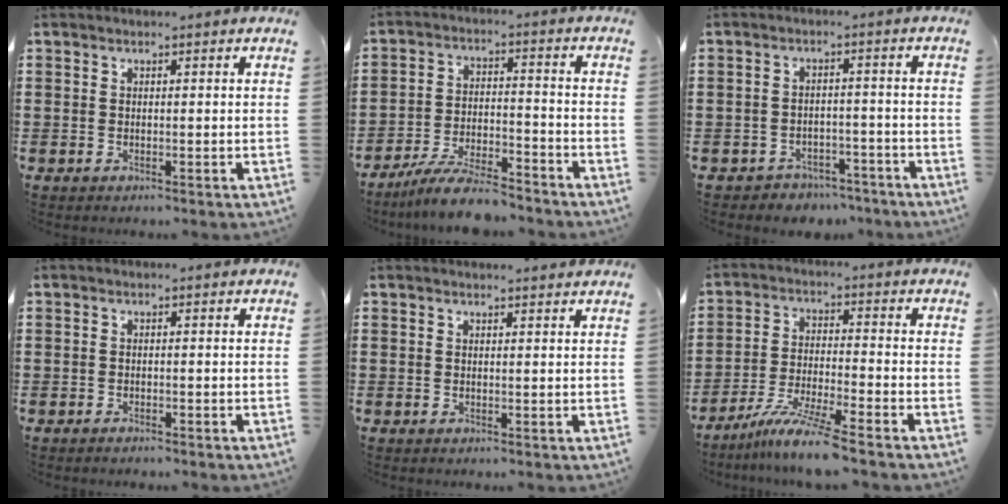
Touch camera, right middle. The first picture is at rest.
{"total": 8.3, "force": [-7.4, 1.0, 3.5], "torque": [-0.066, 0.012, -0.141]}
{"total": 3.2, "force": [-3.1, 0.8, -0.2], "torque": [-0.004, 0.003, -0.069]}
{"total": 0.7, "force": [-0.7, 0.1, 0.1], "torque": [-0.004, 0.000, -0.016]}
{"total": 0.9, "force": [0.9, -0.1, 0.2], "torque": [0.003, -0.004, 0.014]}
{"total": 7.8, "force": [-6.5, -0.3, 4.4], "torque": [-0.093, -0.016, -0.126]}